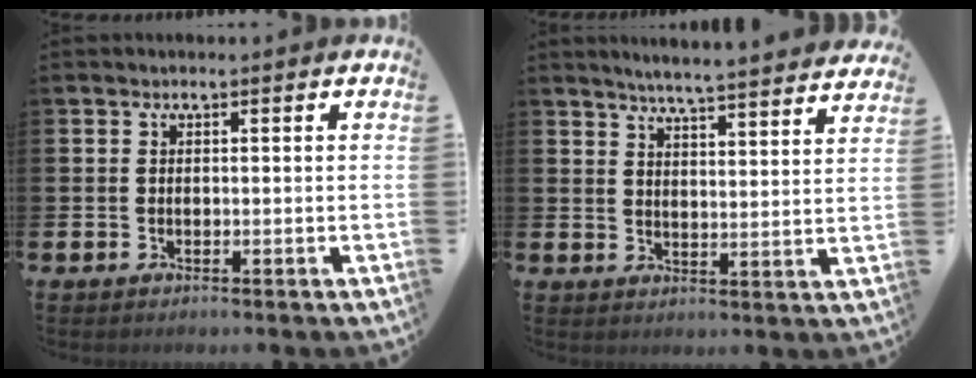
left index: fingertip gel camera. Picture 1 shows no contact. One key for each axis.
{"total": 5.5, "fx": 5.4, "fy": -0.5, "fz": 1.0, "tx": -0.030, "ty": -0.042, "tz": 0.093}